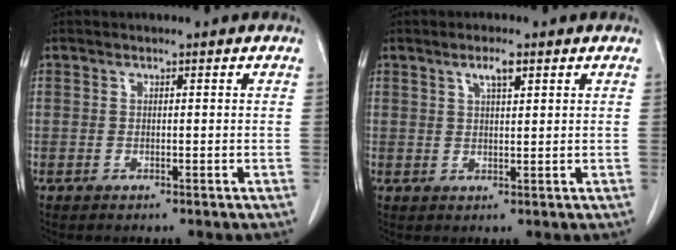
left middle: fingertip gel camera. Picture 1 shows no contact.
{"total": 2.8, "force": [1.6, 0.4, 2.2], "torque": [-0.042, 0.001, 0.030]}